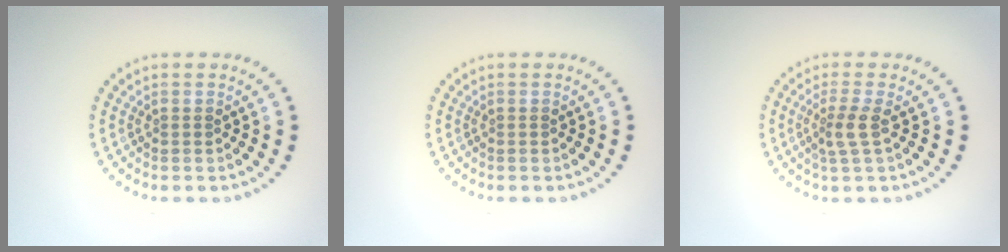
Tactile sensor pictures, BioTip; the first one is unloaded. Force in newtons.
{"total": 0.0}
{"total": 2.1, "press": 1.6, "slide": 1.4}